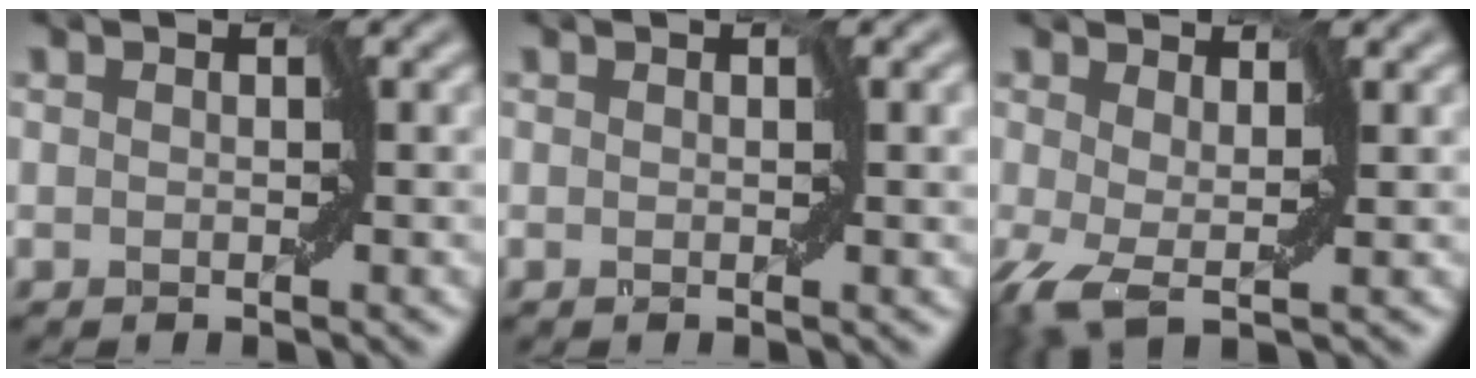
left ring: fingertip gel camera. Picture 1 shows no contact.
{"total": 1.4, "force": [0.1, 0.5, 1.4], "torque": [-0.022, -0.002, -0.005]}
{"total": 4.0, "force": [-0.9, 1.8, 3.5], "torque": [-0.090, -0.010, -0.024]}